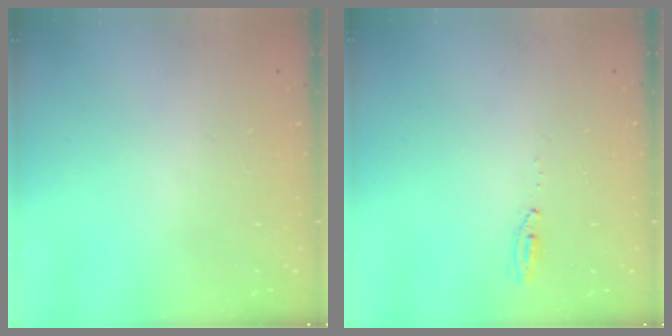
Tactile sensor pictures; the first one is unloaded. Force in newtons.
{"total": 3.4, "press": 2.9, "slide": 1.7}